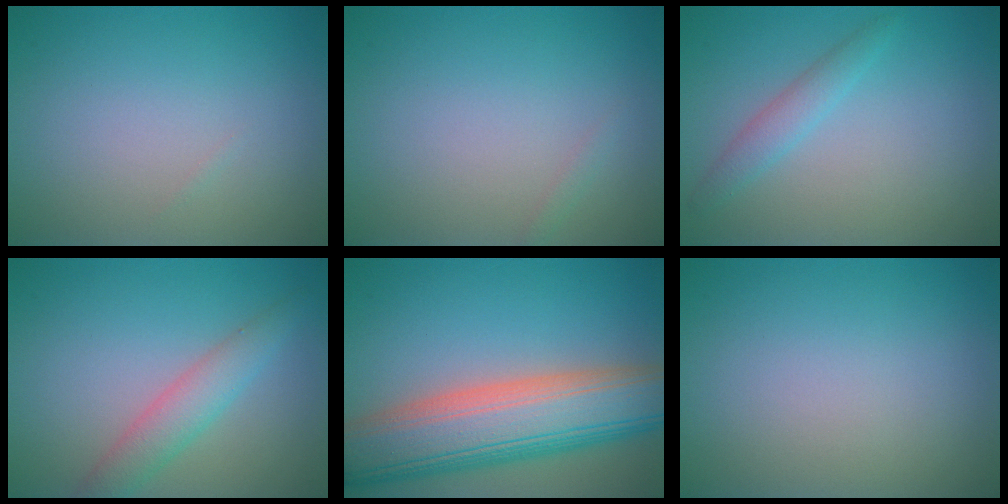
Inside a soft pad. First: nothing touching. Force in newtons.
{"total": 0.5, "press": 0.5, "slide": 0.0}
{"total": 1.9, "press": 1.9, "slide": 0.1}
{"total": 3.1, "press": 3.1, "slide": 0.1}
{"total": 11.5, "press": 11.5, "slide": 0.6}
{"total": 0.0}